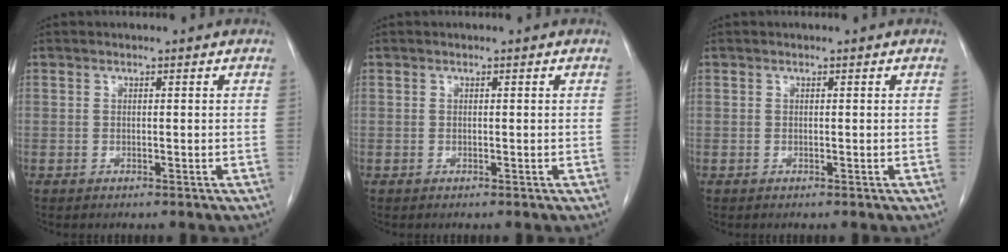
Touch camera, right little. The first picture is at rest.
{"total": 0.0}
{"total": 0.0}